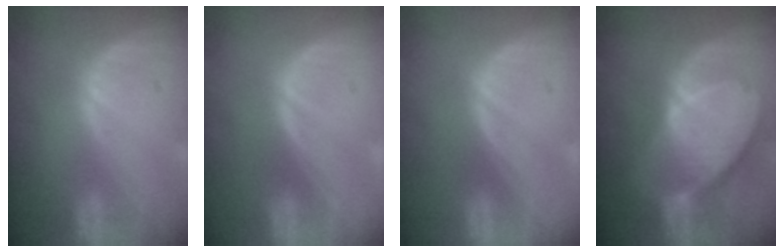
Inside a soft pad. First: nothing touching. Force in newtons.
{"total": 0.0}
{"total": 0.0}
{"total": 10.2, "press": 8.8, "slide": 5.0}